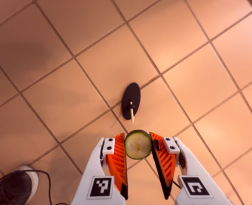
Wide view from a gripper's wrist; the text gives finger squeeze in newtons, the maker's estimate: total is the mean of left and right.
{"total": 7.9, "left": 7.4, "right": 8.3}